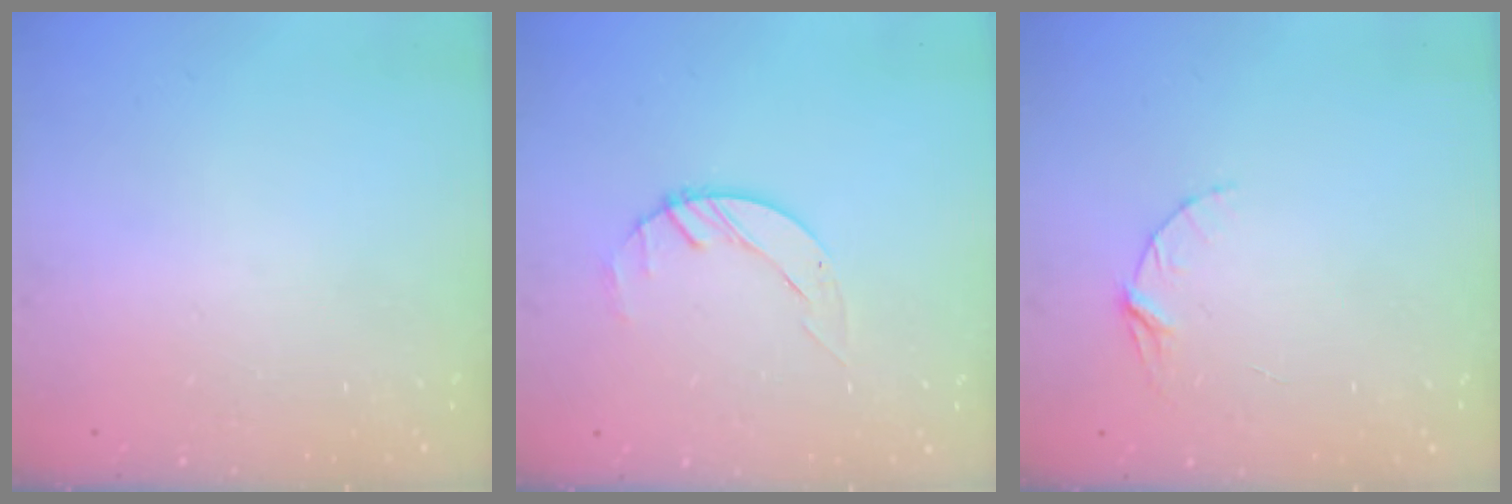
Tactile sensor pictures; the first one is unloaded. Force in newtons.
{"total": 1.4, "press": 1.4, "slide": 0.2}
{"total": 3.7, "press": 3.7, "slide": 0.4}